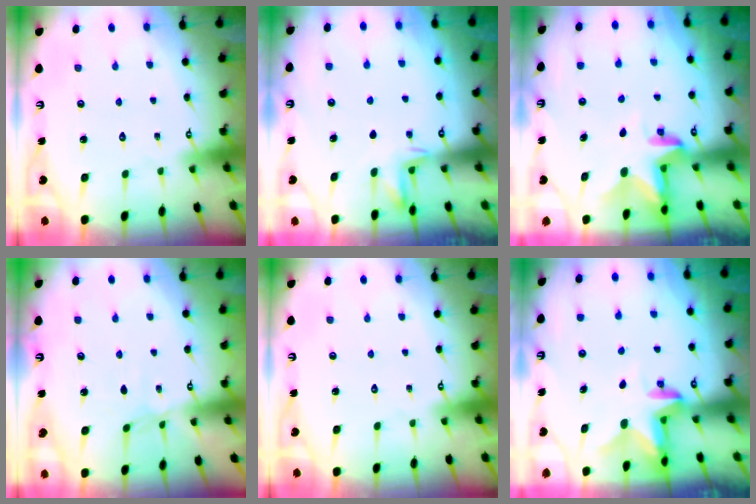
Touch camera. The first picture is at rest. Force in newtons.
{"total": 2.2, "press": 2.1, "slide": 0.4}
{"total": 3.8, "press": 3.8, "slide": 0.2}
{"total": 3.0, "press": 3.0, "slide": 0.5}
{"total": 0.0}
{"total": 2.6, "press": 2.5, "slide": 0.5}